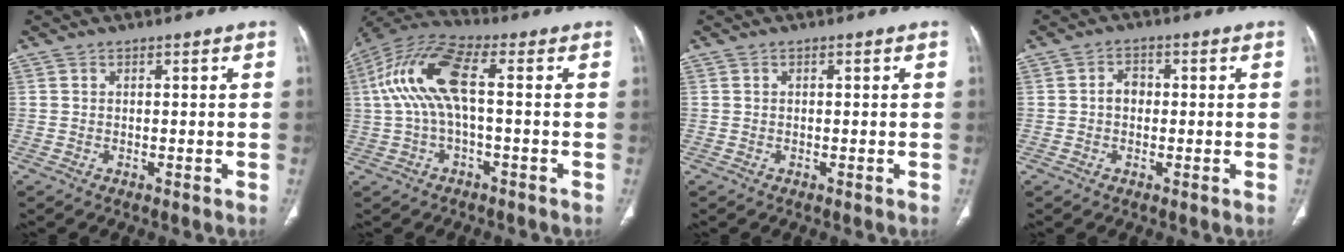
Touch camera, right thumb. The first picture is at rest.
{"total": 12.8, "force": [0.8, 4.4, 12.0], "torque": [-0.276, 0.041, 0.012]}
{"total": 0.0}
{"total": 2.8, "force": [-0.1, 2.2, 1.8], "torque": [-0.018, 0.010, -0.008]}